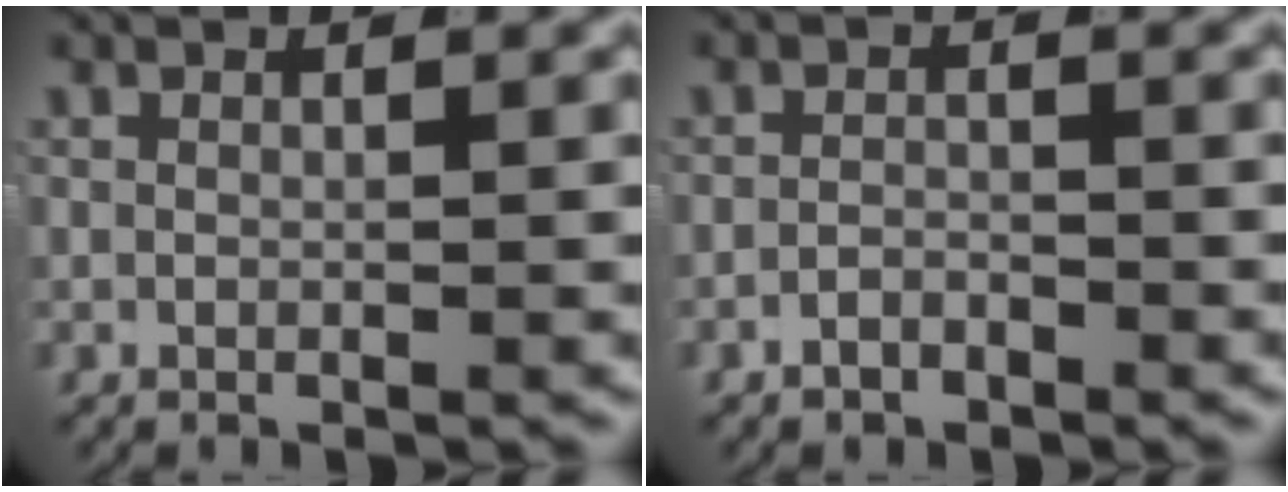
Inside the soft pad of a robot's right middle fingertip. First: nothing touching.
{"total": 1.5, "force": [-1.4, 0.5, 0.3], "torque": [-0.002, -0.002, -0.027]}